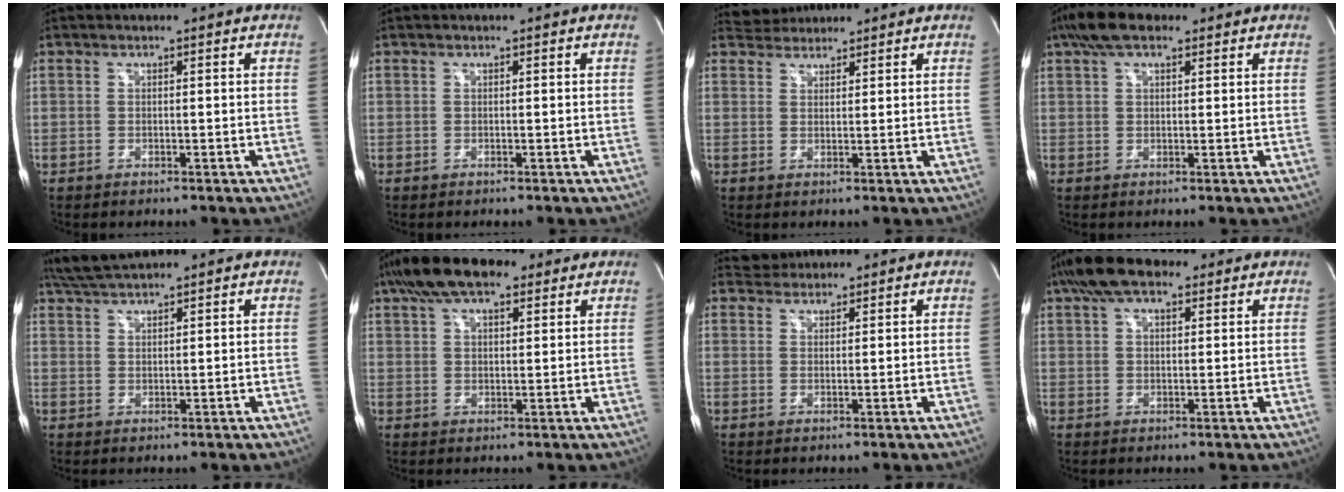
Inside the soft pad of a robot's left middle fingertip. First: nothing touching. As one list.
[{"total": 0.0}, {"total": 3.4, "force": [3.2, 1.2, -0.1], "torque": [-0.005, 0.020, 0.057]}, {"total": 6.4, "force": [4.3, 2.5, 4.1], "torque": [-0.086, 0.028, 0.075]}, {"total": 4.9, "force": [4.6, 0.0, 1.7], "torque": [-0.043, 0.021, 0.093]}, {"total": 11.3, "force": [7.7, 4.3, 7.1], "torque": [-0.135, 0.037, 0.135]}, {"total": 2.7, "force": [2.5, 1.0, -0.3], "torque": [-0.001, 0.017, 0.042]}, {"total": 8.9, "force": [5.9, 3.7, 5.5], "torque": [-0.109, 0.034, 0.103]}]